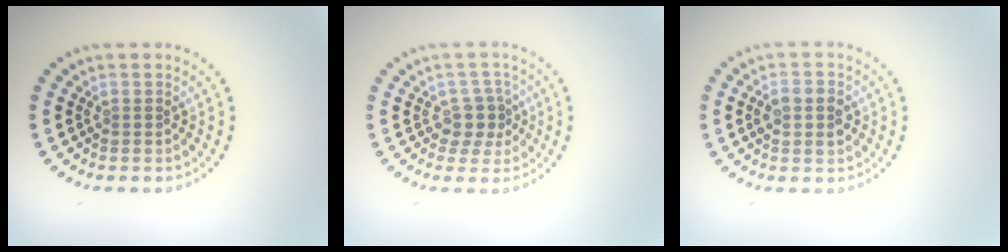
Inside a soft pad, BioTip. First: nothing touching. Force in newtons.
{"total": 2.3, "press": 1.9, "slide": 1.3}
{"total": 2.8, "press": 2.8, "slide": 0.1}